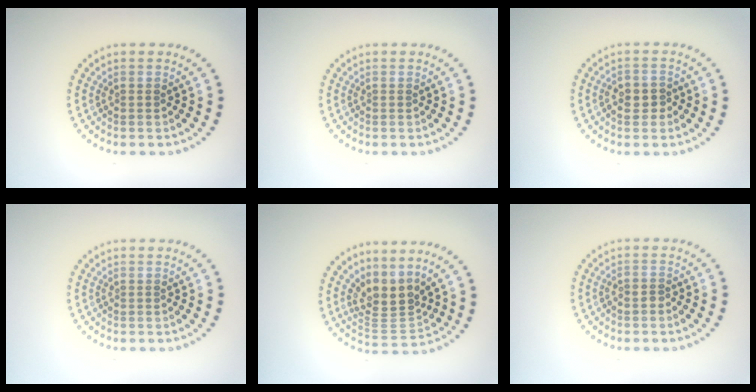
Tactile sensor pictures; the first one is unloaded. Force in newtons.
{"total": 0.0}
{"total": 1.7, "press": 1.6, "slide": 0.4}
{"total": 0.0}
{"total": 3.5, "press": 2.6, "slide": 2.4}
{"total": 0.9, "press": 0.6, "slide": 0.6}